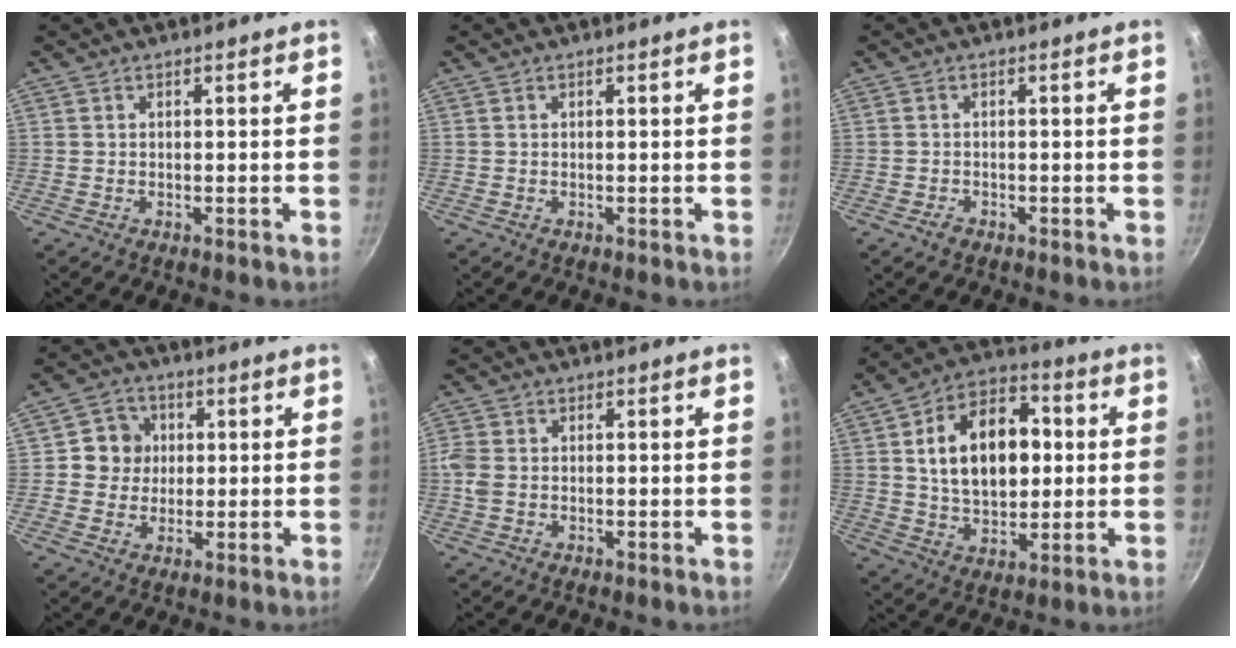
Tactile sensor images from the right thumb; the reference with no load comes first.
{"total": 0.0}
{"total": 1.5, "force": [-1.0, 1.0, 0.6], "torque": [-0.010, 0.009, -0.017]}
{"total": 6.4, "force": [0.9, 6.1, 1.7], "torque": [0.012, 0.005, 0.004]}
{"total": 3.2, "force": [-0.3, 2.4, 2.1], "torque": [-0.048, 0.002, -0.009]}
{"total": 18.3, "force": [2.5, 12.0, 13.5], "torque": [-0.181, 0.014, 0.036]}